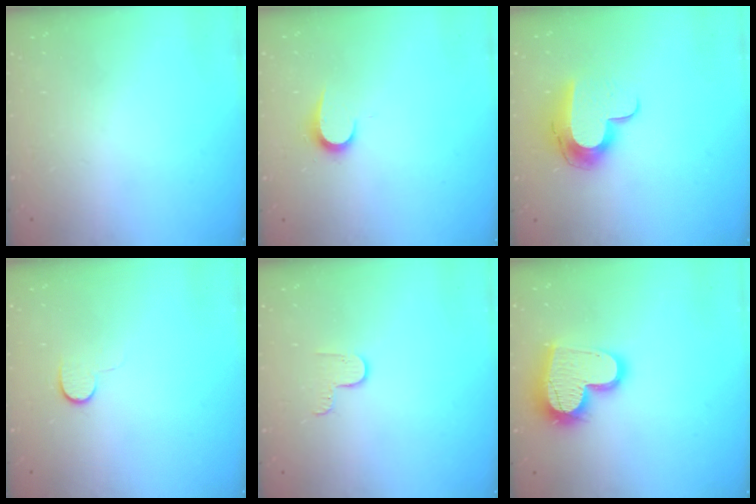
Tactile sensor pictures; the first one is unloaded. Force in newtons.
{"total": 6.2, "press": 6.1, "slide": 0.6}
{"total": 11.6, "press": 11.6, "slide": 0.9}
{"total": 4.5, "press": 4.4, "slide": 0.4}
{"total": 3.3, "press": 3.3, "slide": 0.4}
{"total": 17.9, "press": 17.8, "slide": 1.2}